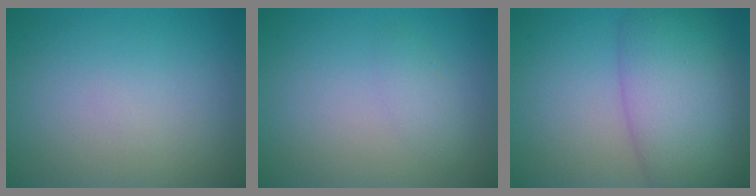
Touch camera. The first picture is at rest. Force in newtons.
{"total": 1.2, "press": 1.2, "slide": 0.0}
{"total": 9.1, "press": 9.1, "slide": 0.2}